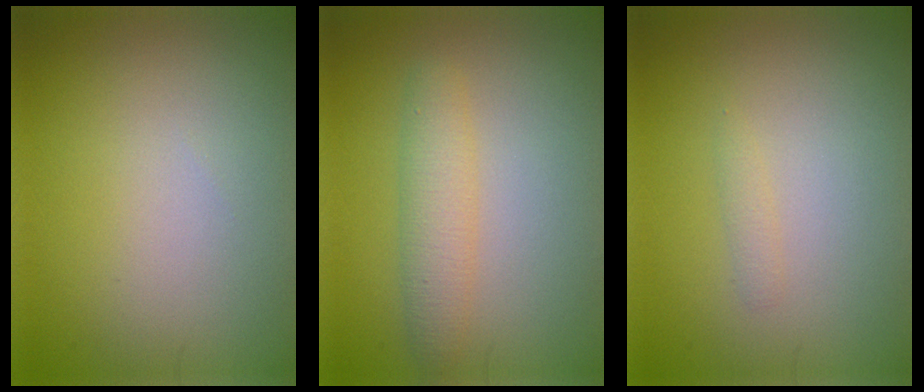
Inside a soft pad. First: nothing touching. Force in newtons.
{"total": 2.7, "press": 2.7, "slide": 0.2}
{"total": 0.7, "press": 0.7, "slide": 0.1}